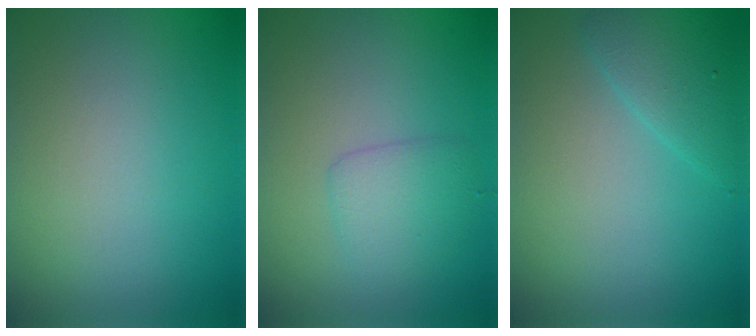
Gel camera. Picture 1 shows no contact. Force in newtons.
{"total": 2.6, "press": 2.6, "slide": 0.0}
{"total": 2.6, "press": 2.6, "slide": 0.2}